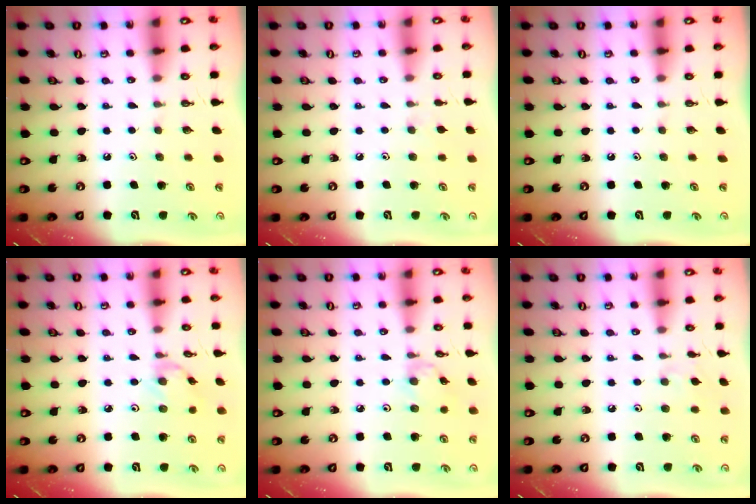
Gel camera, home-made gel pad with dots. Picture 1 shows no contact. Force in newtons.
{"total": 2.7, "press": 2.6, "slide": 0.5}
{"total": 0.0}
{"total": 0.9, "press": 0.8, "slide": 0.3}
{"total": 1.7, "press": 1.6, "slide": 0.4}
{"total": 2.2, "press": 2.2, "slide": 0.5}